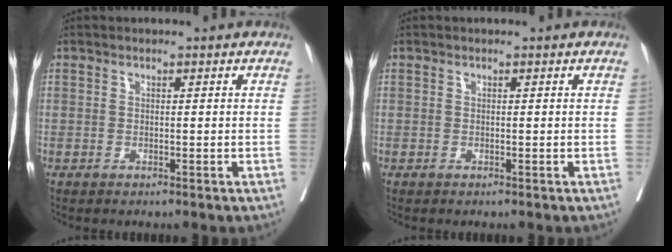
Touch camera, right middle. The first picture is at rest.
{"total": 0.0}